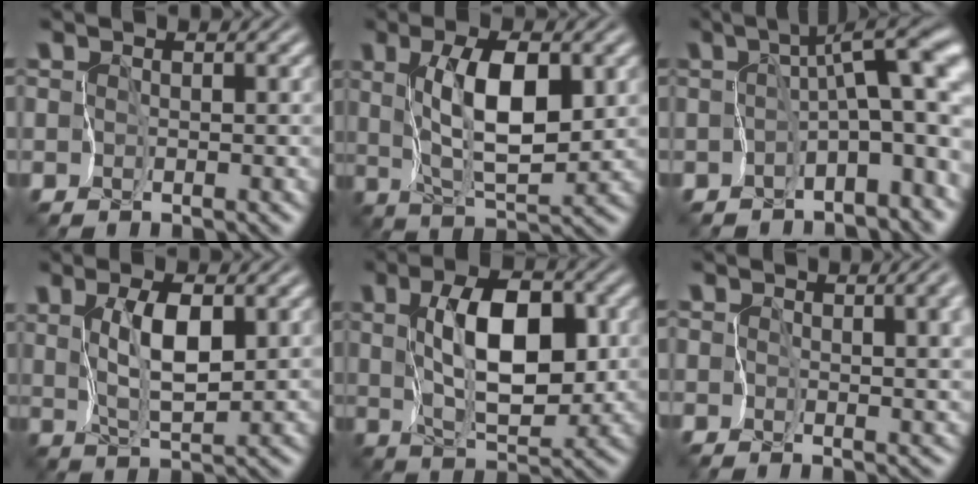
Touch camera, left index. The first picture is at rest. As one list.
[{"total": 6.2, "force": [2.1, 2.1, 5.4], "torque": [-0.102, 0.001, 0.049]}, {"total": 9.2, "force": [-2.3, 3.1, 8.4], "torque": [-0.109, 0.012, -0.042]}, {"total": 3.7, "force": [1.9, 1.0, 3.1], "torque": [-0.068, 0.001, 0.046]}, {"total": 7.3, "force": [1.9, 3.4, 6.2], "torque": [-0.106, 0.004, 0.041]}, {"total": 5.2, "force": [0.6, 2.7, 4.4], "torque": [-0.034, -0.001, 0.013]}]